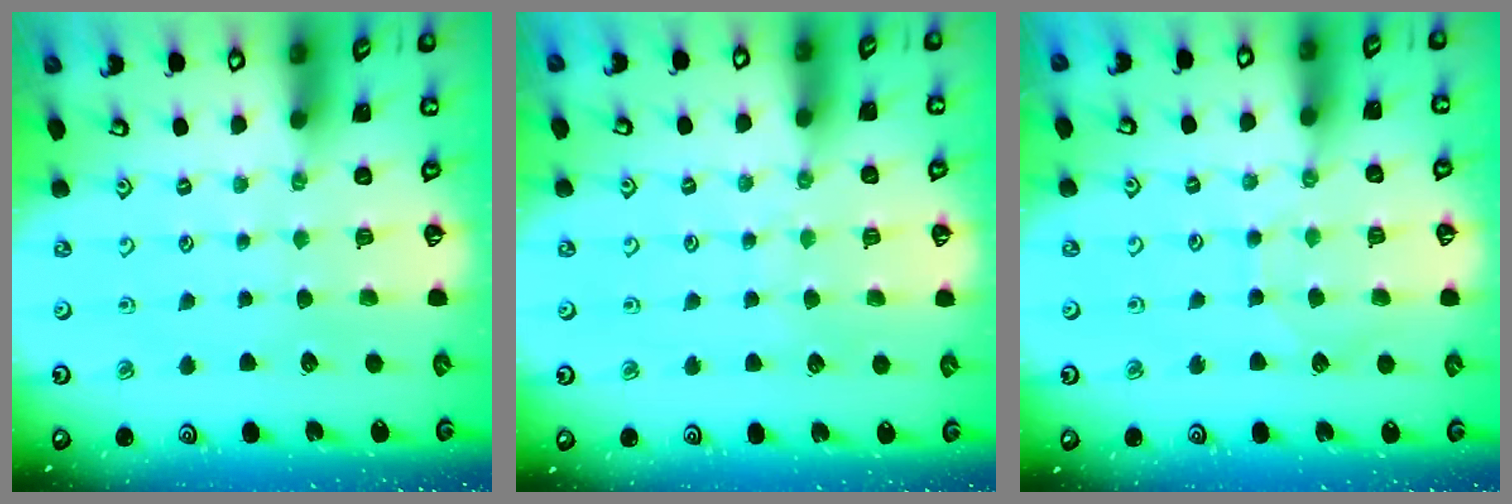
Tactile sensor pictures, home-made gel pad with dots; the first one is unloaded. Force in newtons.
{"total": 2.6, "press": 2.6, "slide": 0.3}
{"total": 6.1, "press": 6.1, "slide": 0.6}